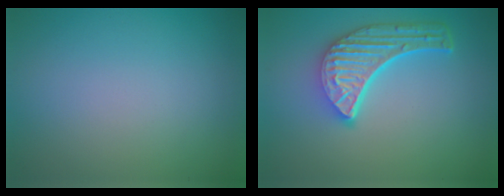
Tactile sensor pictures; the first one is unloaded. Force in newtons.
{"total": 5.8, "press": 4.3, "slide": 3.8}